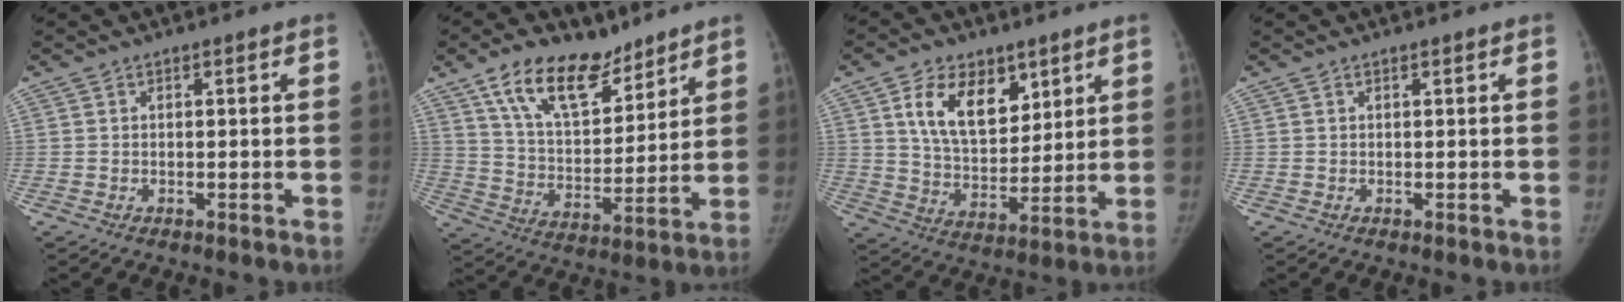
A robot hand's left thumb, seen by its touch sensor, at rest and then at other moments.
{"total": 15.8, "force": [10.6, 8.0, 8.6], "torque": [-0.112, -0.056, 0.194]}
{"total": 13.3, "force": [6.4, 8.1, 8.3], "torque": [-0.108, -0.038, 0.123]}
{"total": 0.0}